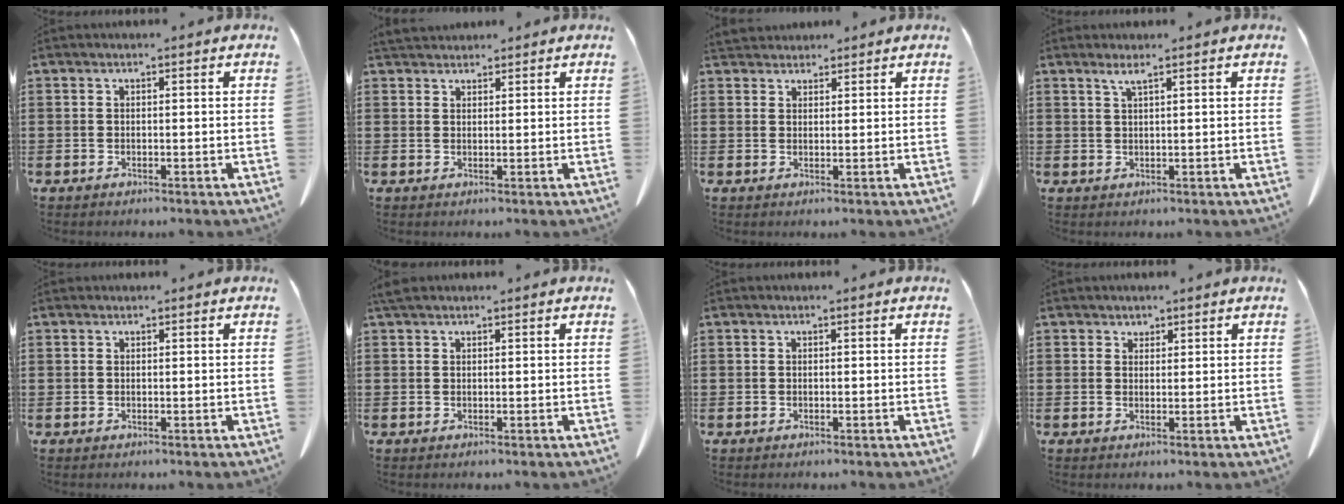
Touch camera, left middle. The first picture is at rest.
{"total": 2.1, "force": [2.0, 0.7, 0.3], "torque": [-0.012, 0.000, 0.042]}
{"total": 2.4, "force": [2.3, 0.7, 0.1], "torque": [-0.010, -0.003, 0.046]}
{"total": 1.4, "force": [1.0, -0.1, 1.1], "torque": [-0.024, -0.004, 0.019]}
{"total": 0.0}
{"total": 1.3, "force": [1.0, 0.3, 0.7], "torque": [-0.018, 0.001, 0.021]}
{"total": 0.0}
{"total": 1.4, "force": [1.2, 0.6, 0.0], "torque": [-0.004, 0.001, 0.026]}